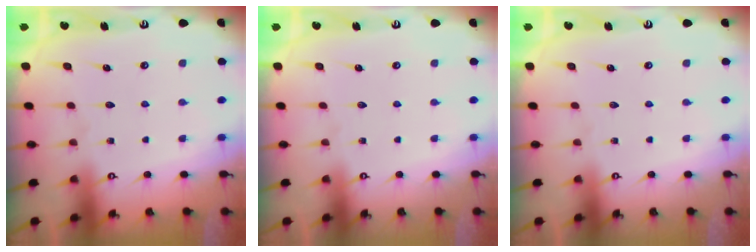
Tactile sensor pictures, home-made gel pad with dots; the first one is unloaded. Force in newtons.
{"total": 0.0}
{"total": 0.0}